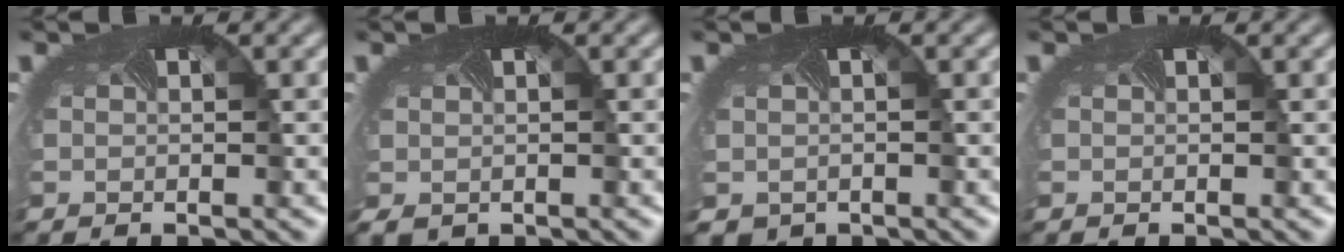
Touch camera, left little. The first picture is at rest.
{"total": 0.9, "force": [-0.4, 0.7, 0.4], "torque": [-0.018, -0.004, 0.000]}
{"total": 1.5, "force": [-0.6, 1.3, 0.6], "torque": [-0.014, -0.008, -0.005]}
{"total": 0.0}